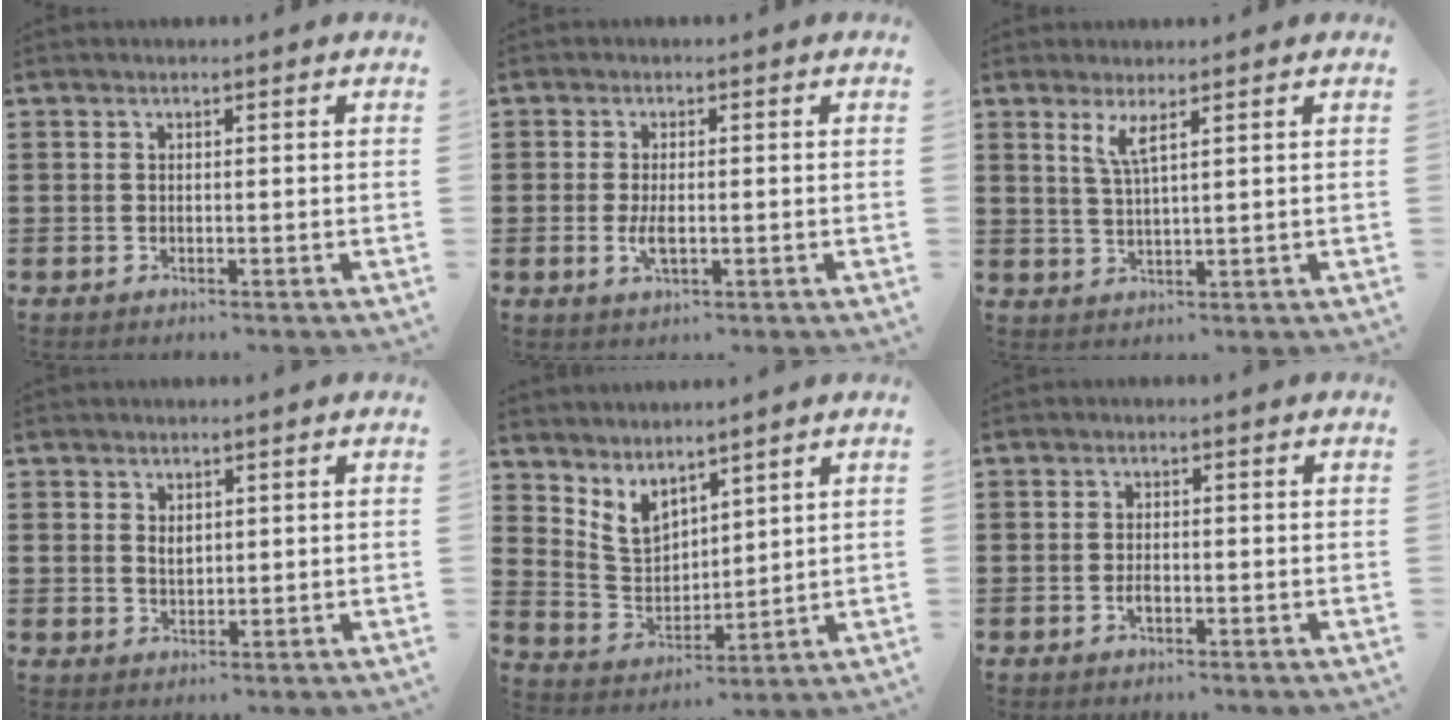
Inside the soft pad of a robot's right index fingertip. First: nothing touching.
{"total": 3.1, "force": [-0.4, 1.3, 2.8], "torque": [-0.067, -0.006, -0.012]}
{"total": 3.2, "force": [1.9, 0.4, 2.5], "torque": [-0.056, 0.001, 0.032]}
{"total": 1.8, "force": [1.1, 1.2, 0.8], "torque": [-0.019, 0.004, 0.020]}
{"total": 5.1, "force": [3.9, 2.9, 1.4], "torque": [-0.051, -0.012, 0.075]}
{"total": 1.5, "force": [-0.6, 0.7, 1.2], "torque": [-0.024, -0.003, -0.010]}